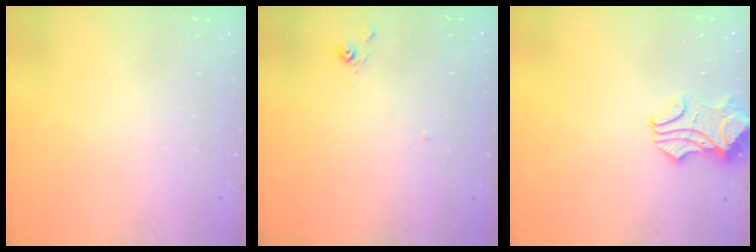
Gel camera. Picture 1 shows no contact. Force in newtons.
{"total": 5.1, "press": 5.1, "slide": 0.3}
{"total": 0.0}